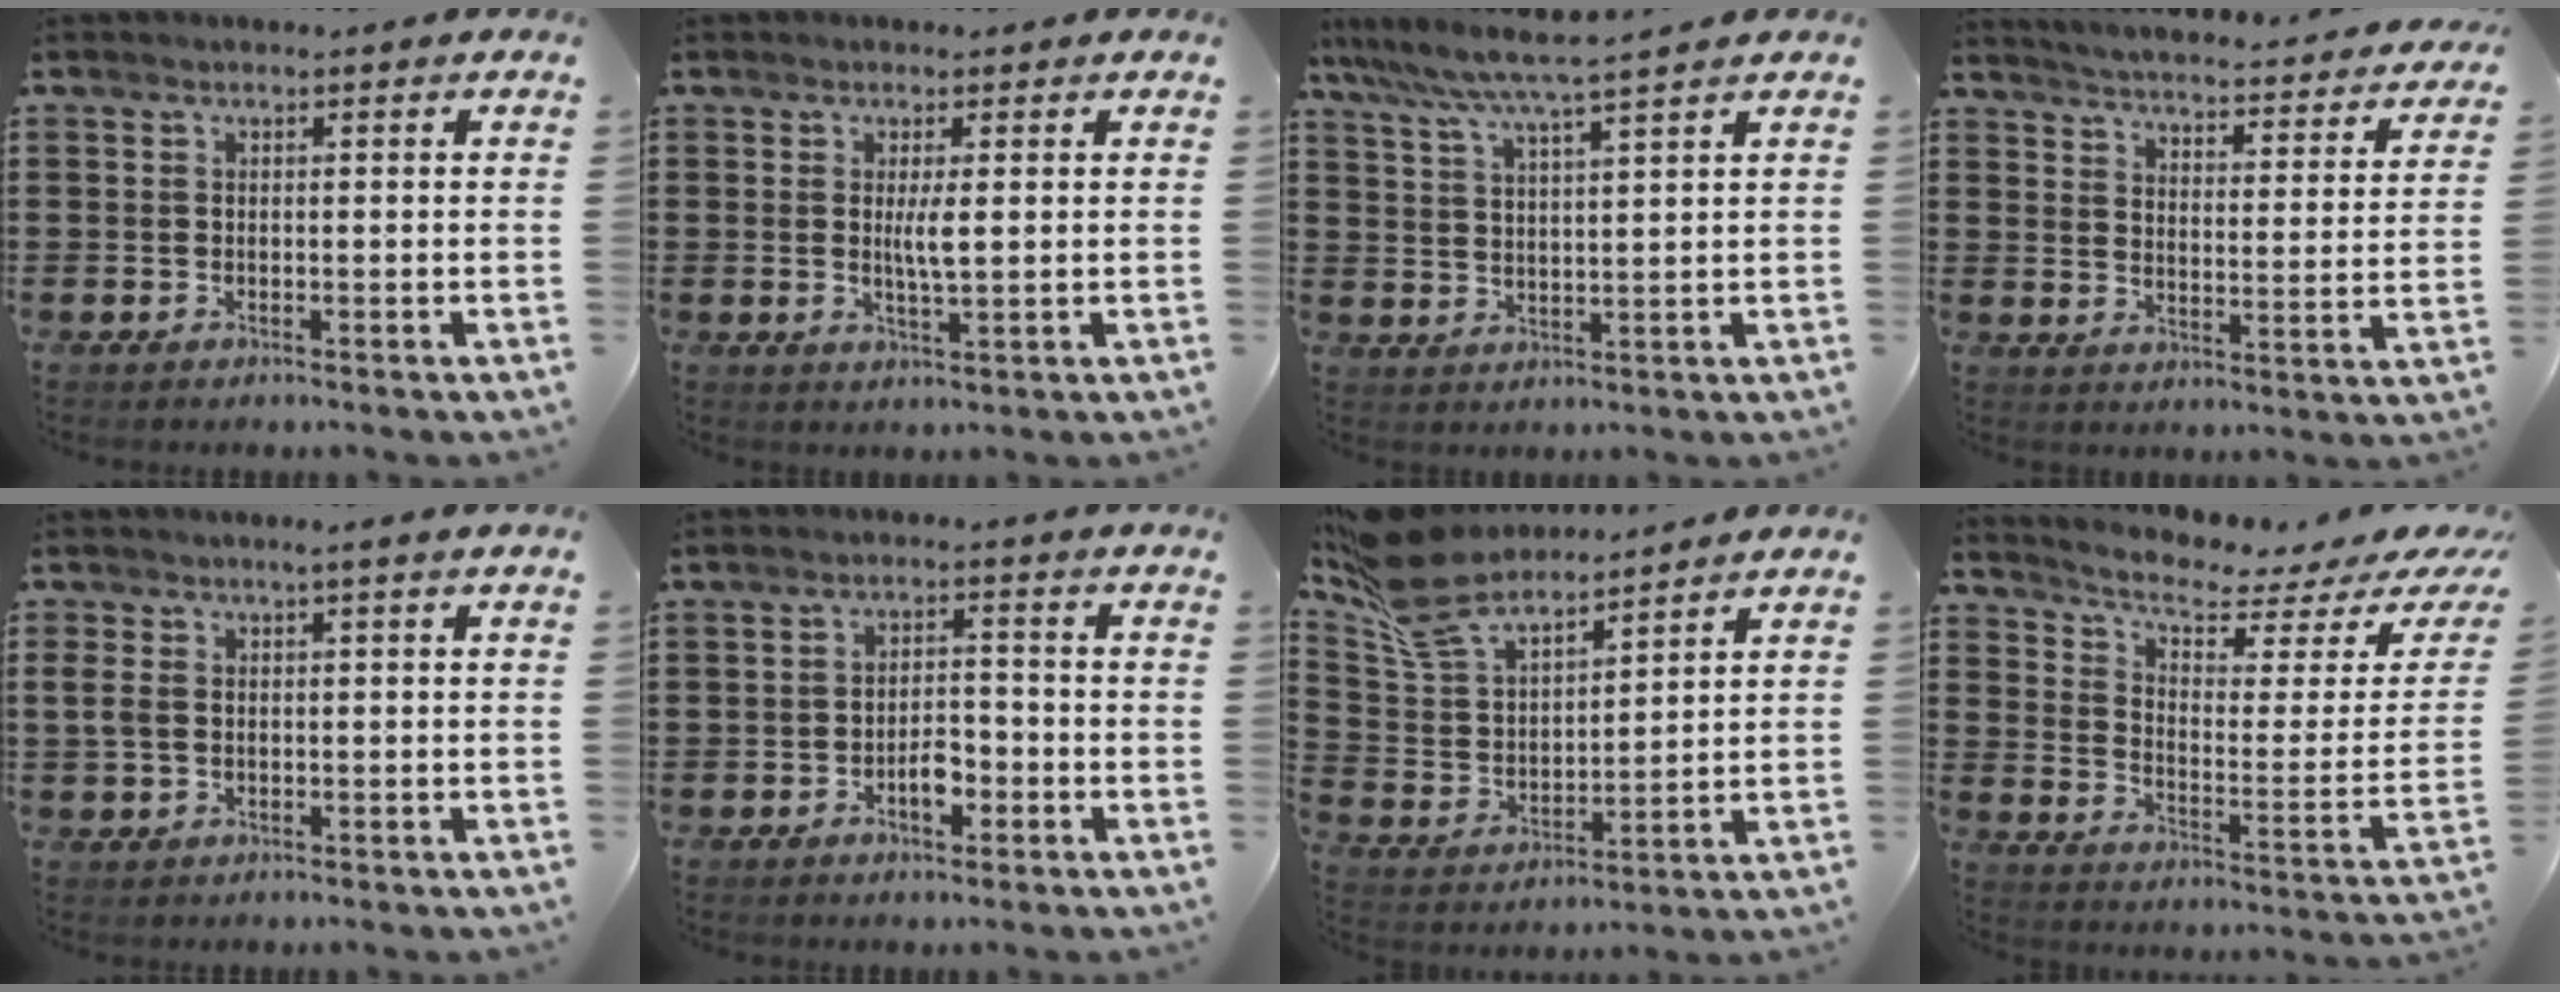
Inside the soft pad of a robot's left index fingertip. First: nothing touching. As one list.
[{"total": 3.3, "force": [0.5, 0.5, 3.3], "torque": [-0.065, 0.000, 0.007]}, {"total": 5.2, "force": [4.5, -0.6, 2.7], "torque": [-0.069, -0.027, 0.073]}, {"total": 3.5, "force": [3.4, -0.5, 0.4], "torque": [-0.029, -0.038, 0.050]}, {"total": 2.5, "force": [-0.4, 1.1, 2.2], "torque": [-0.063, -0.006, -0.016]}, {"total": 3.9, "force": [-1.9, 1.9, 2.9], "torque": [-0.052, 0.005, -0.035]}, {"total": 10.0, "force": [8.7, 2.7, 4.1], "torque": [-0.115, -0.036, 0.162]}, {"total": 4.9, "force": [3.7, 1.3, 3.0], "torque": [-0.071, -0.033, 0.055]}]